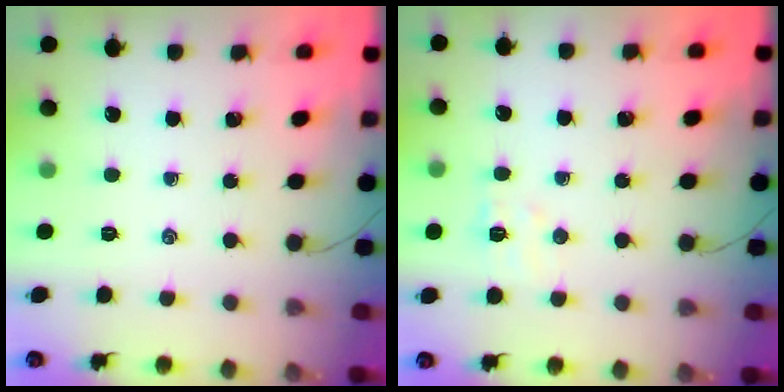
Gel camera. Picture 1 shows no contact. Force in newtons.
{"total": 5.6, "press": 5.5, "slide": 1.0}